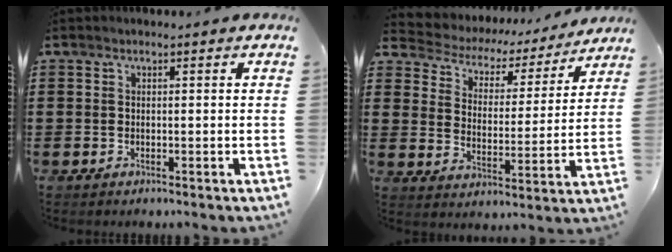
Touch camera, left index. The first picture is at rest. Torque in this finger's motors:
{"motor_torque": [2.14, 0.00, 0.16, 0.01]}